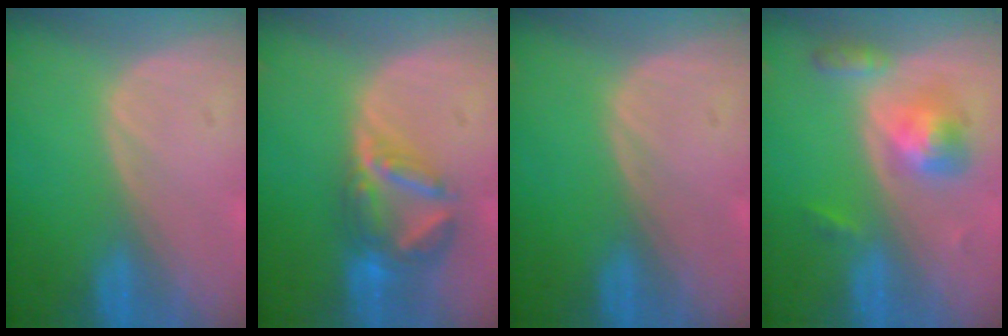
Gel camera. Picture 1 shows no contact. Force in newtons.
{"total": 7.2, "press": 6.3, "slide": 3.4}
{"total": 0.0}
{"total": 5.3, "press": 5.0, "slide": 1.7}